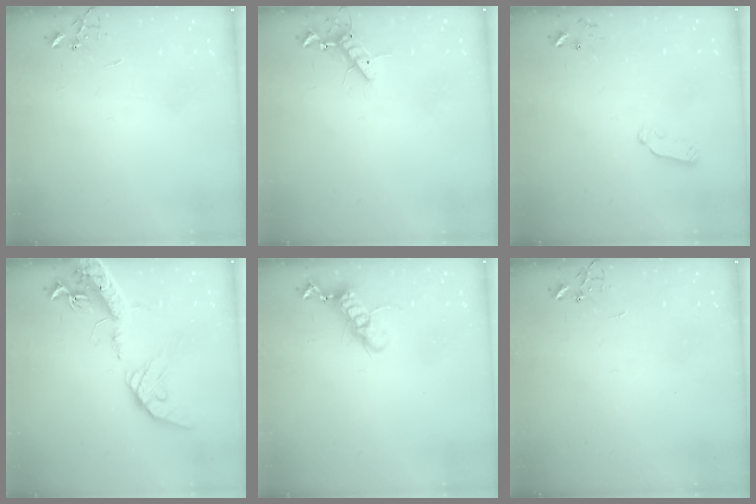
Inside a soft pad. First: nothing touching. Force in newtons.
{"total": 8.5, "press": 8.4, "slide": 1.5}
{"total": 5.6, "press": 5.6, "slide": 0.3}
{"total": 18.0, "press": 17.7, "slide": 3.3}
{"total": 11.8, "press": 11.8, "slide": 1.2}
{"total": 0.0}